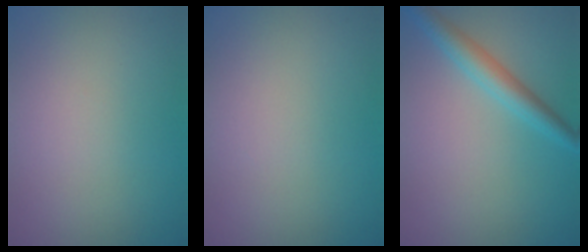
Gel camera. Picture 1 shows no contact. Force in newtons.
{"total": 0.0}
{"total": 3.1, "press": 3.1, "slide": 0.1}